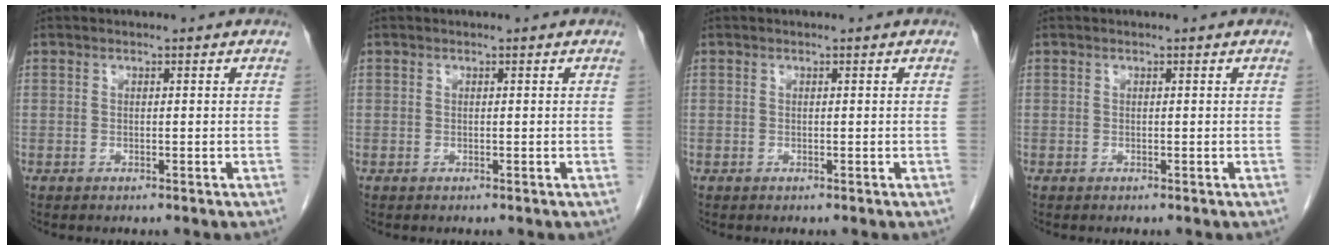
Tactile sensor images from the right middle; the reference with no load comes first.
{"total": 0.0}
{"total": 0.0}
{"total": 0.0}